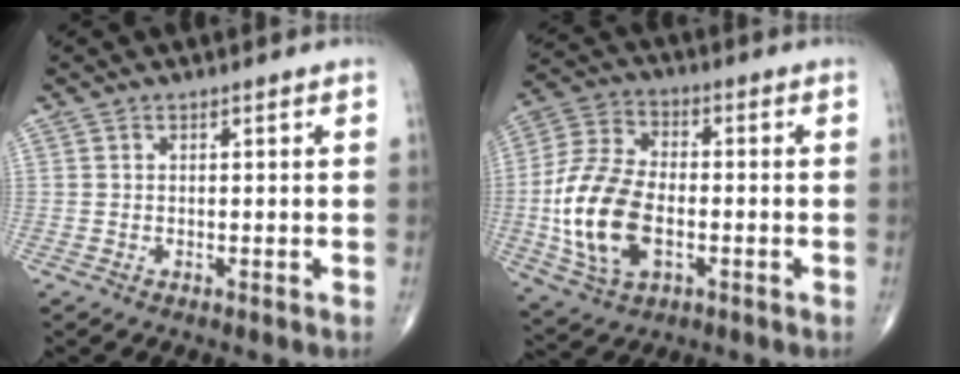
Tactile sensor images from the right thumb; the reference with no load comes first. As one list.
[{"total": 16.2, "force": [-2.9, 9.6, 12.8], "torque": [-0.258, 0.012, -0.052]}]